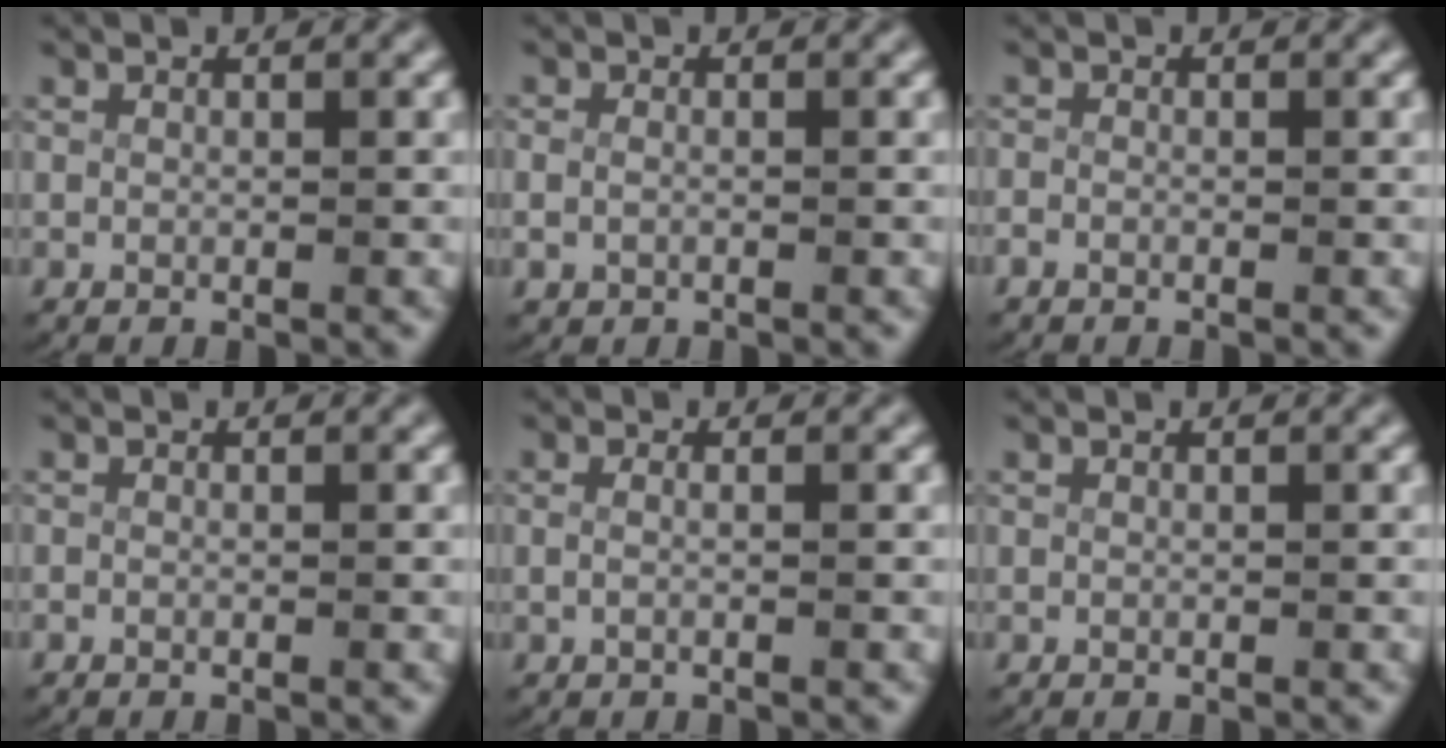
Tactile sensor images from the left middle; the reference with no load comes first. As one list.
[{"total": 1.7, "force": [-0.5, 1.3, 1.0], "torque": [-0.038, -0.010, 0.000]}, {"total": 1.4, "force": [-0.9, 0.9, 0.4], "torque": [-0.020, -0.007, -0.016]}, {"total": 0.6, "force": [-0.5, 0.3, 0.1], "torque": [-0.006, -0.001, -0.010]}, {"total": 1.1, "force": [-0.5, 0.1, 1.0], "torque": [-0.028, -0.007, -0.004]}, {"total": 0.0}]